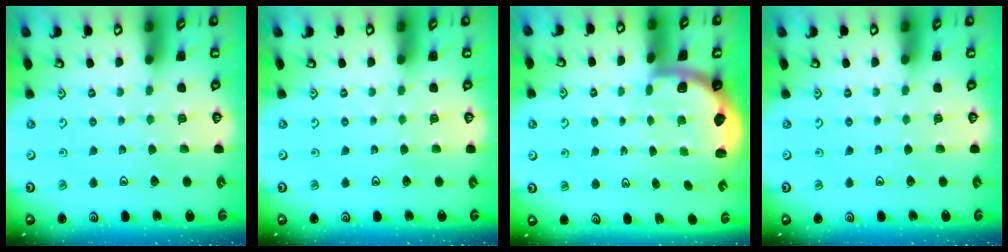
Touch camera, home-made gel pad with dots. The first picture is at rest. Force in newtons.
{"total": 0.0}
{"total": 2.0, "press": 2.0, "slide": 0.5}
{"total": 0.0}